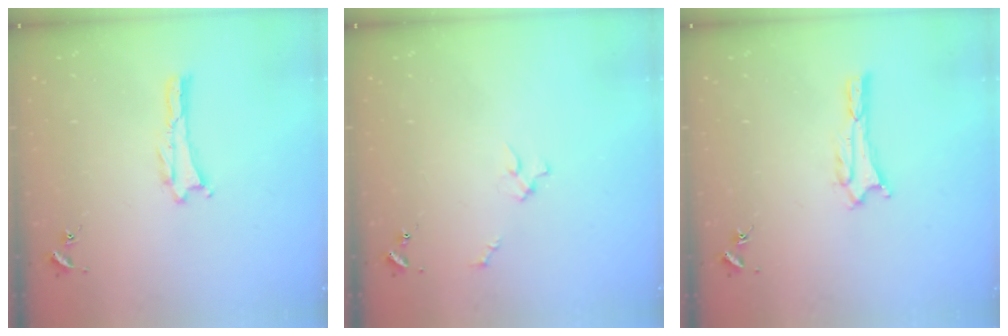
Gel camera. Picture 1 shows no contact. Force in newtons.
{"total": 2.0, "press": 2.0, "slide": 0.2}
{"total": 1.6, "press": 1.6, "slide": 0.2}